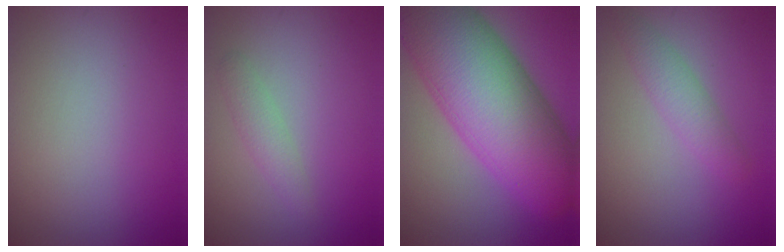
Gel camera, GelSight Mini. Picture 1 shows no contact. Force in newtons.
{"total": 1.6, "press": 1.6, "slide": 0.1}
{"total": 16.0, "press": 16.0, "slide": 0.6}
{"total": 2.3, "press": 2.3, "slide": 0.1}